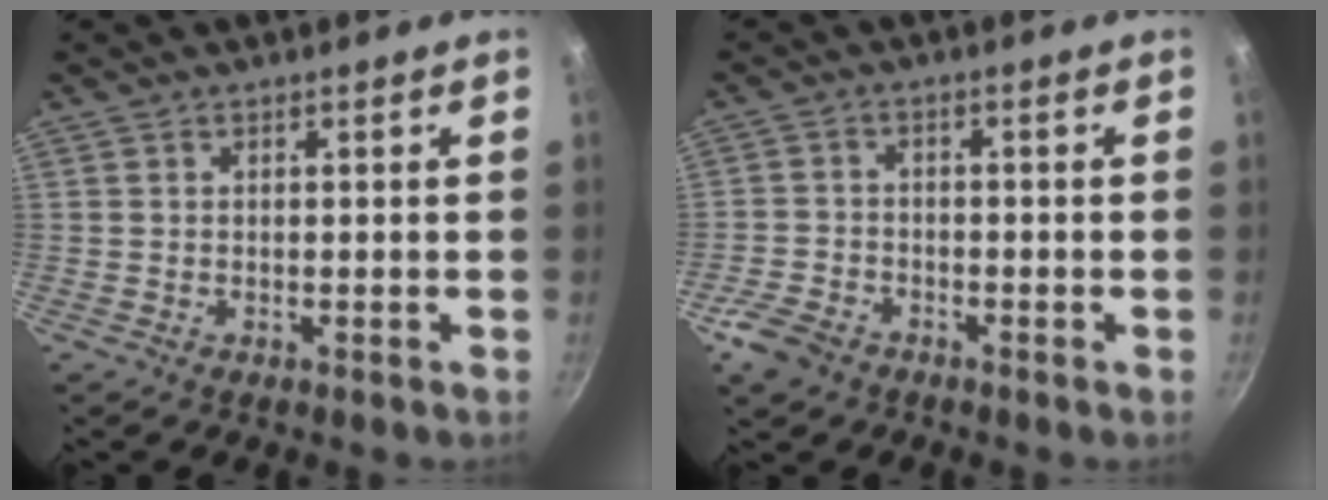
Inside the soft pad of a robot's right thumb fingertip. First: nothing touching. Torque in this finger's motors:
{"motor_torque": [1.87, 1.68, -0.12, -0.02, 0.16]}